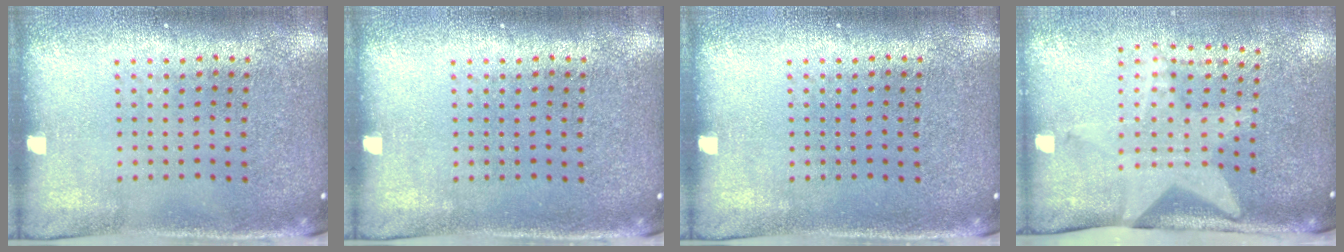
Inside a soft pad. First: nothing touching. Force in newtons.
{"total": 0.0}
{"total": 0.0}
{"total": 1.9, "press": 1.5, "slide": 1.1}